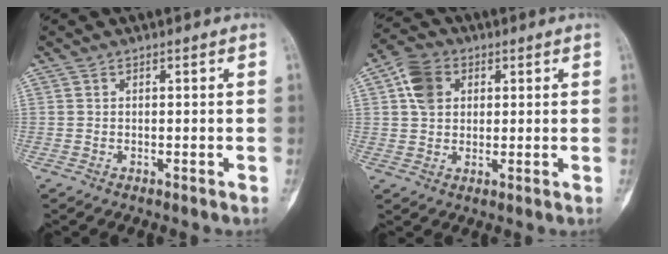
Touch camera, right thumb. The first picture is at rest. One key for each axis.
{"total": 7.1, "fx": 2.0, "fy": 5.5, "fz": 3.9, "tx": -0.060, "ty": 0.008, "tz": 0.032}